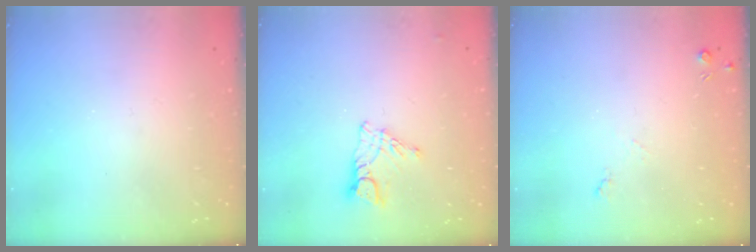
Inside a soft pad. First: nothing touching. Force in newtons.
{"total": 8.0, "press": 8.0, "slide": 0.6}
{"total": 4.0, "press": 3.9, "slide": 0.6}